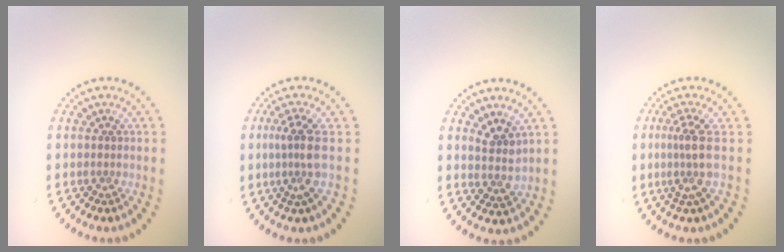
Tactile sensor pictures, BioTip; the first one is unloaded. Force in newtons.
{"total": 2.8, "press": 2.1, "slide": 1.9}
{"total": 2.2, "press": 1.7, "slide": 1.3}
{"total": 2.8, "press": 2.0, "slide": 2.0}